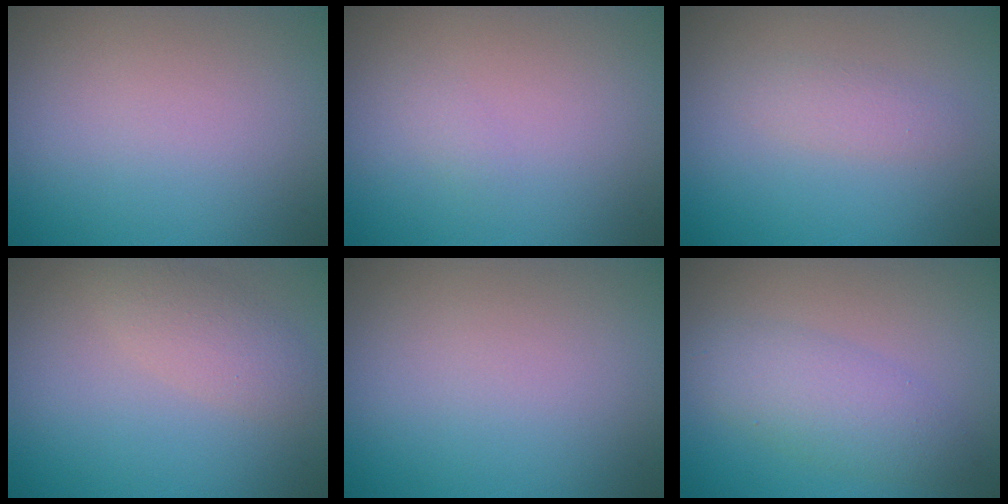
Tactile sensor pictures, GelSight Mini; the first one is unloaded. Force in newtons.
{"total": 0.6, "press": 0.6, "slide": 0.1}
{"total": 1.4, "press": 1.4, "slide": 0.1}
{"total": 2.6, "press": 2.6, "slide": 0.2}
{"total": 0.0}
{"total": 3.7, "press": 3.7, "slide": 0.1}